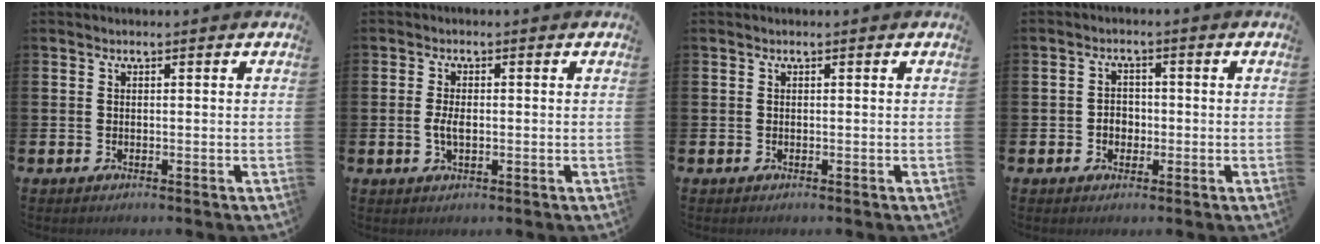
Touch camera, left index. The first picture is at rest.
{"total": 2.5, "force": [-0.3, 1.2, 2.2], "torque": [-0.036, 0.001, -0.007]}
{"total": 0.0}
{"total": 2.4, "force": [-0.6, 2.0, 1.1], "torque": [-0.011, 0.001, -0.019]}